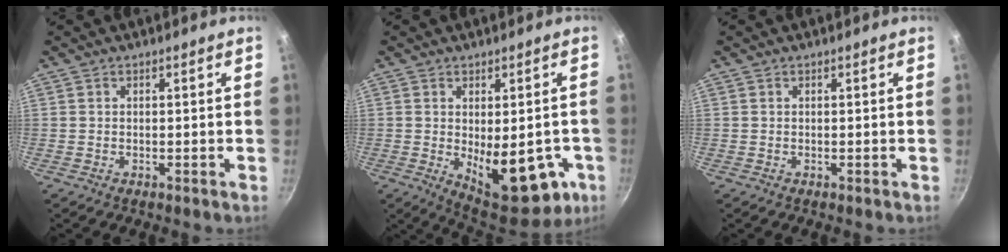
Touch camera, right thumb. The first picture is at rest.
{"total": 16.9, "force": [-4.0, 8.2, 14.2], "torque": [-0.154, -0.019, -0.032]}
{"total": 0.0}